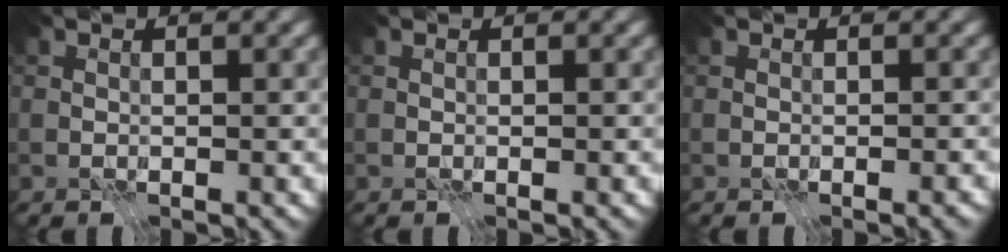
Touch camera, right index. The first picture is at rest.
{"total": 0.0}
{"total": 0.5, "force": [-0.4, 0.1, 0.4], "torque": [-0.006, -0.003, -0.003]}